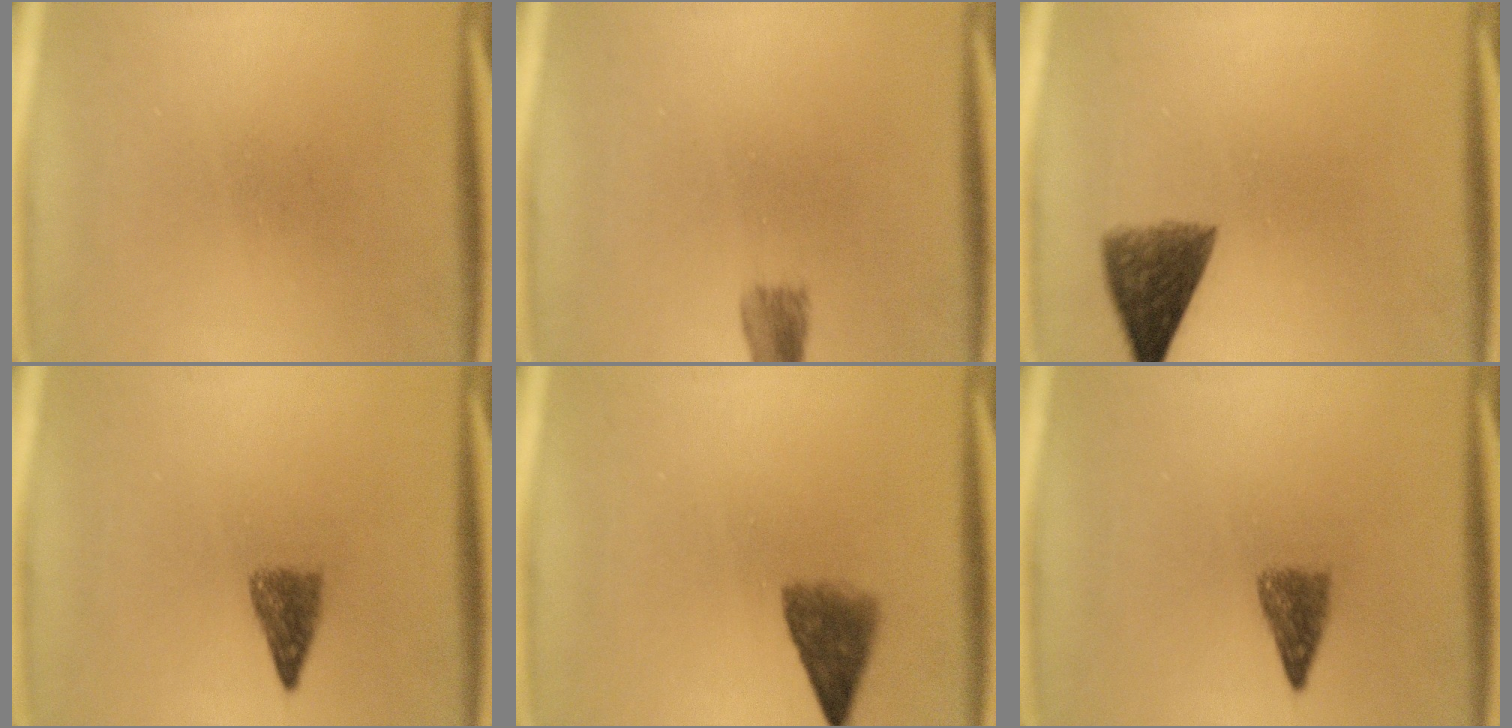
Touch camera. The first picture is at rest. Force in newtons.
{"total": 2.5}
{"total": 6.3}
{"total": 2.9}
{"total": 4.7}
{"total": 2.9}